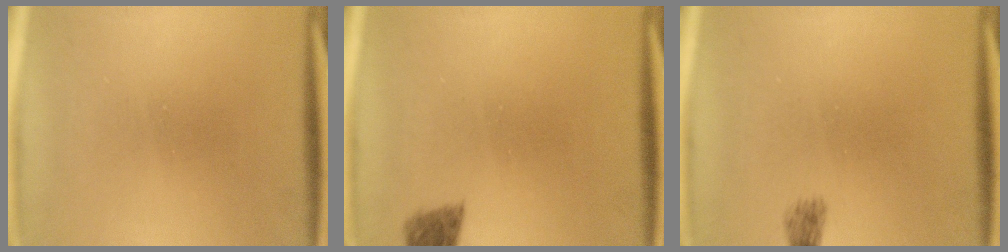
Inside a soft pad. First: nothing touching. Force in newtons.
{"total": 2.7}
{"total": 3.0}